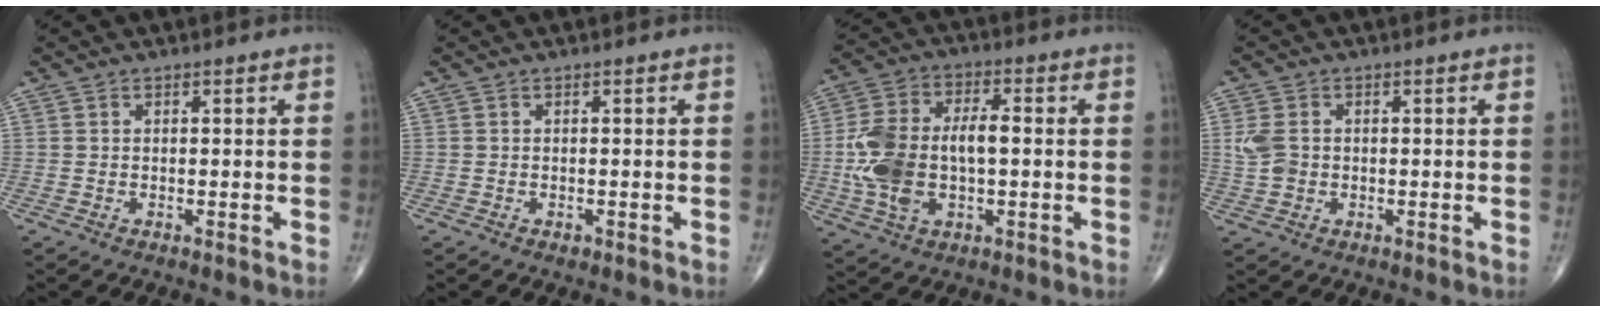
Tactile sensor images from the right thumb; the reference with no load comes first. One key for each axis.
{"total": 0.5, "fx": -0.3, "fy": 0.4, "fz": 0.3, "tx": -0.002, "ty": 0.001, "tz": -0.004}
{"total": 14.8, "fx": -0.9, "fy": 8.2, "fz": 12.3, "tx": -0.252, "ty": 0.024, "tz": -0.013}
{"total": 4.1, "fx": 0.1, "fy": 3.2, "fz": 2.6, "tx": -0.054, "ty": 0.005, "tz": 0.005}